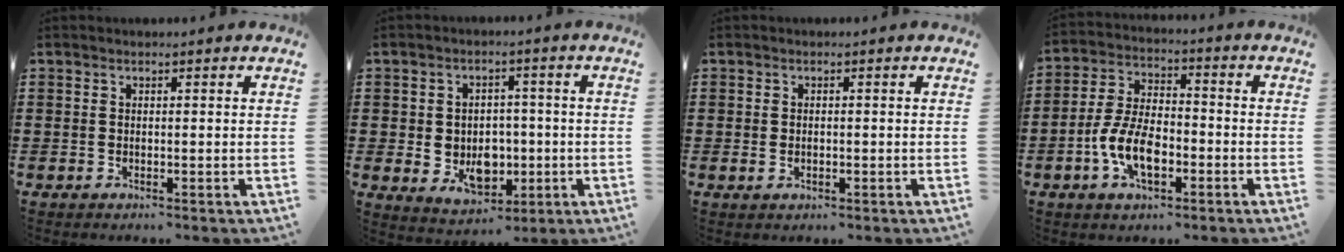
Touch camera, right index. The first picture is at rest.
{"total": 6.1, "force": [-0.7, 5.1, 3.3], "torque": [-0.048, 0.003, -0.011]}
{"total": 0.9, "force": [-0.1, 0.4, 0.7], "torque": [-0.016, -0.001, -0.002]}
{"total": 8.8, "force": [-3.0, 4.5, 6.9], "torque": [-0.165, -0.003, -0.063]}